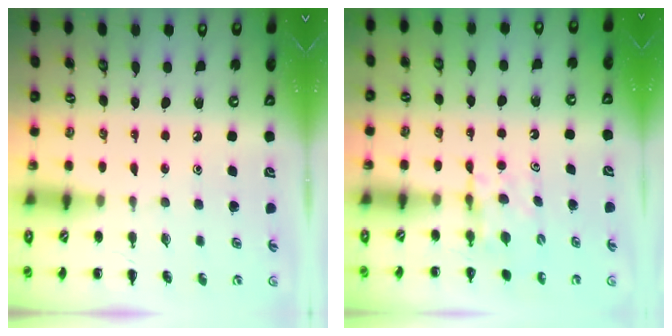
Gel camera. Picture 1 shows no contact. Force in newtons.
{"total": 5.3, "press": 5.3, "slide": 0.3}